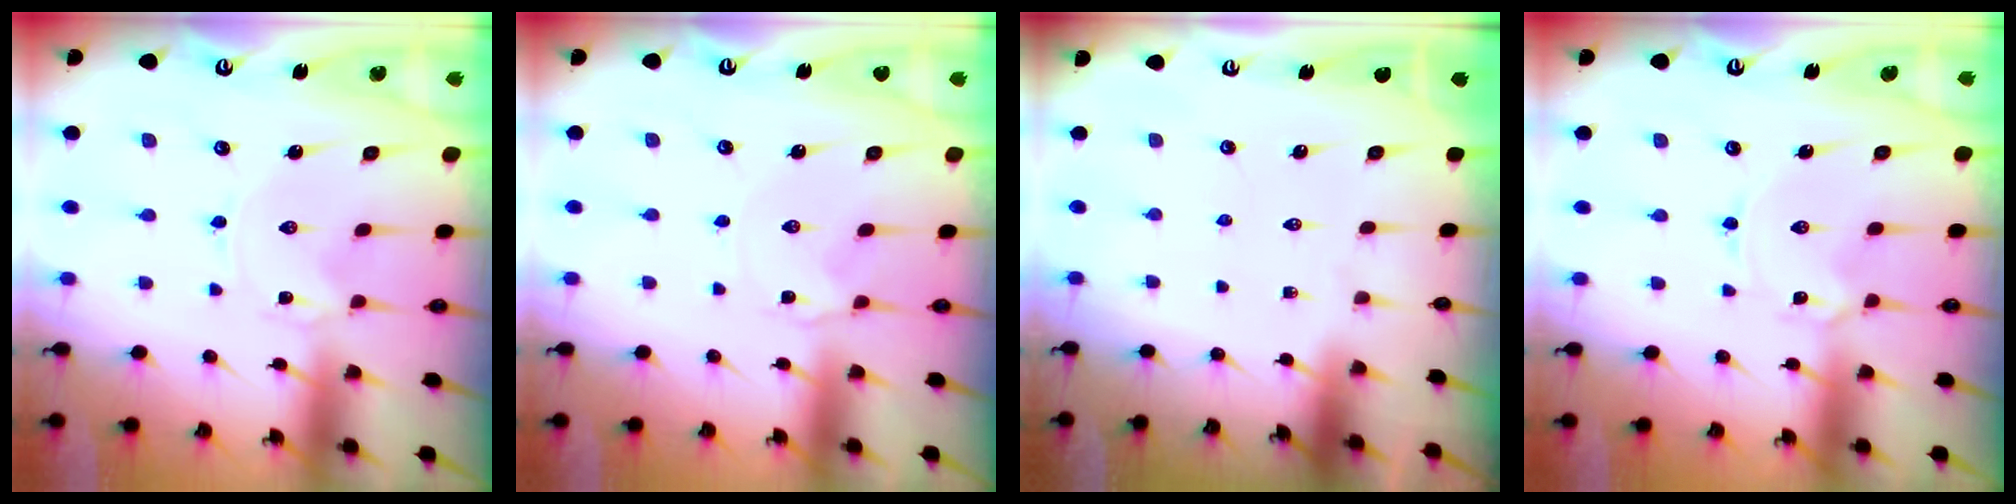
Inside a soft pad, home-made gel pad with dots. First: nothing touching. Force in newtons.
{"total": 0.8, "press": 0.7, "slide": 0.3}
{"total": 0.0}
{"total": 1.5, "press": 1.5, "slide": 0.2}